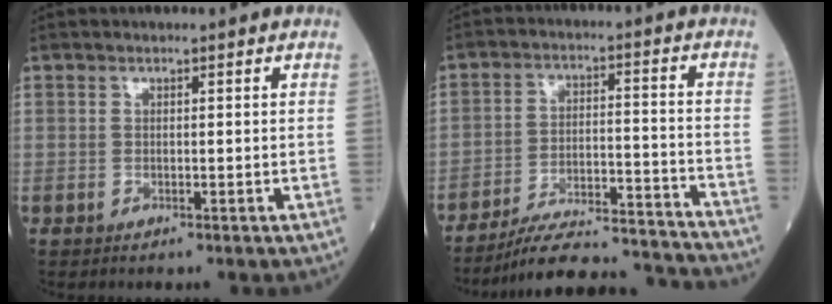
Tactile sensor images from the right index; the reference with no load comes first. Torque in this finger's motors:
{"motor_torque": [-0.19, -1.17, 0.25, 0.10]}